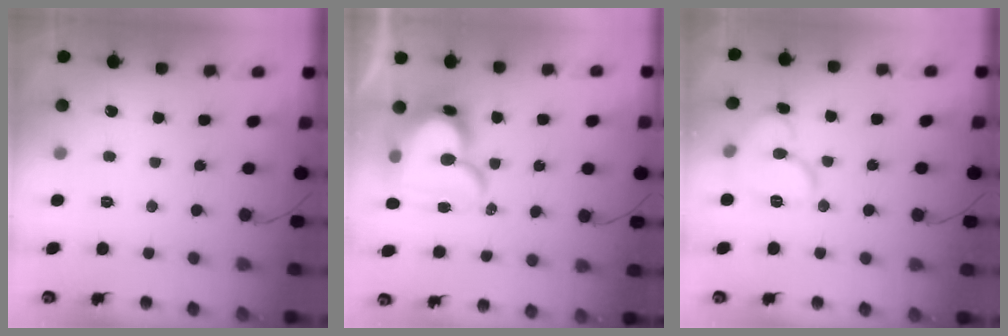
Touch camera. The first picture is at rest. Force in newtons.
{"total": 19.5, "press": 19.4, "slide": 1.8}
{"total": 11.4, "press": 11.4, "slide": 0.7}